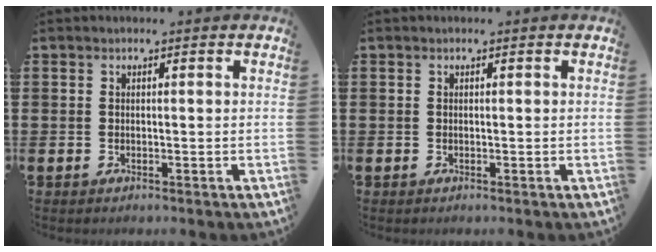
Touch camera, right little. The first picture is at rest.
{"total": 0.0}